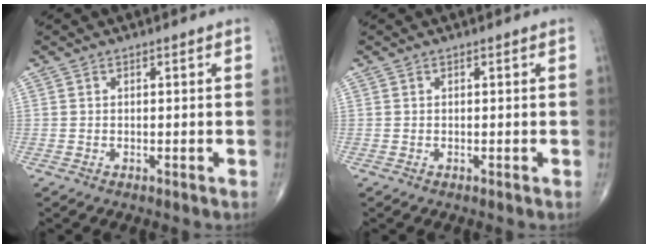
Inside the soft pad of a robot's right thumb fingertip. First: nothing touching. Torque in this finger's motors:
{"motor_torque": [-0.21, -0.02, -0.18, -0.07, 0.00]}